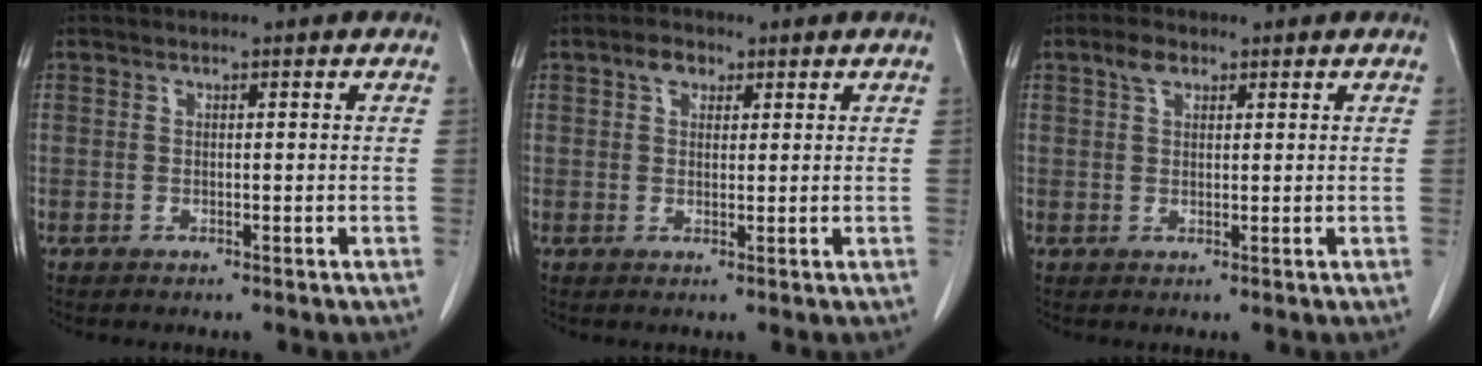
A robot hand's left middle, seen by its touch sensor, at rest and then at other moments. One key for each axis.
{"total": 2.7, "fx": 1.5, "fy": 1.7, "fz": 1.4, "tx": -0.026, "ty": 0.008, "tz": 0.027}
{"total": 2.4, "fx": 1.5, "fy": 1.3, "fz": 1.4, "tx": -0.028, "ty": 0.007, "tz": 0.029}